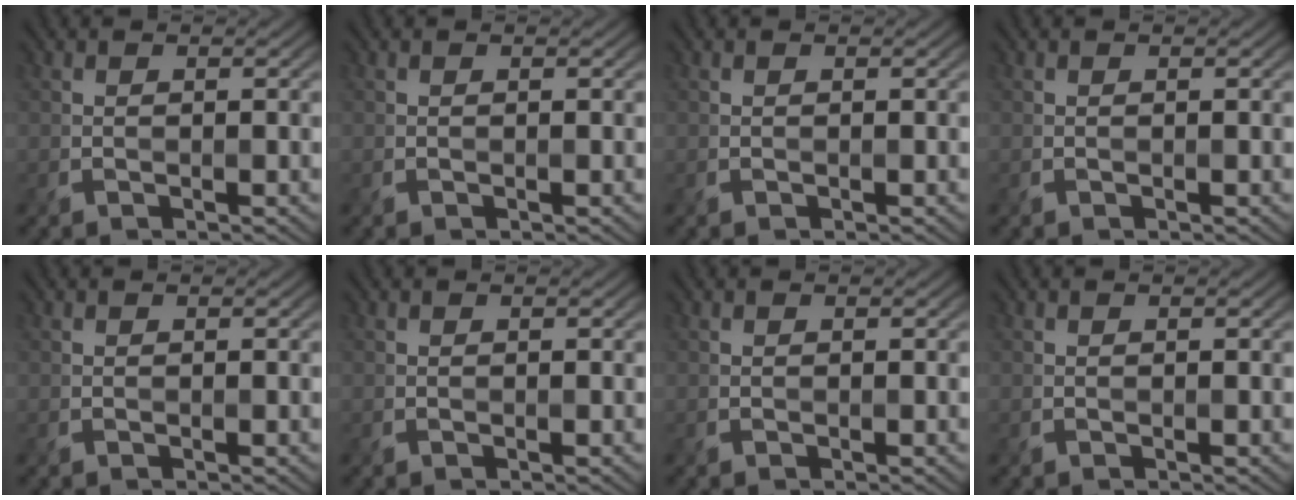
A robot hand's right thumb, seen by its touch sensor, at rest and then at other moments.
{"total": 0.0}
{"total": 0.0}
{"total": 0.0}
{"total": 0.0}
{"total": 0.0}
{"total": 0.0}
{"total": 0.0}